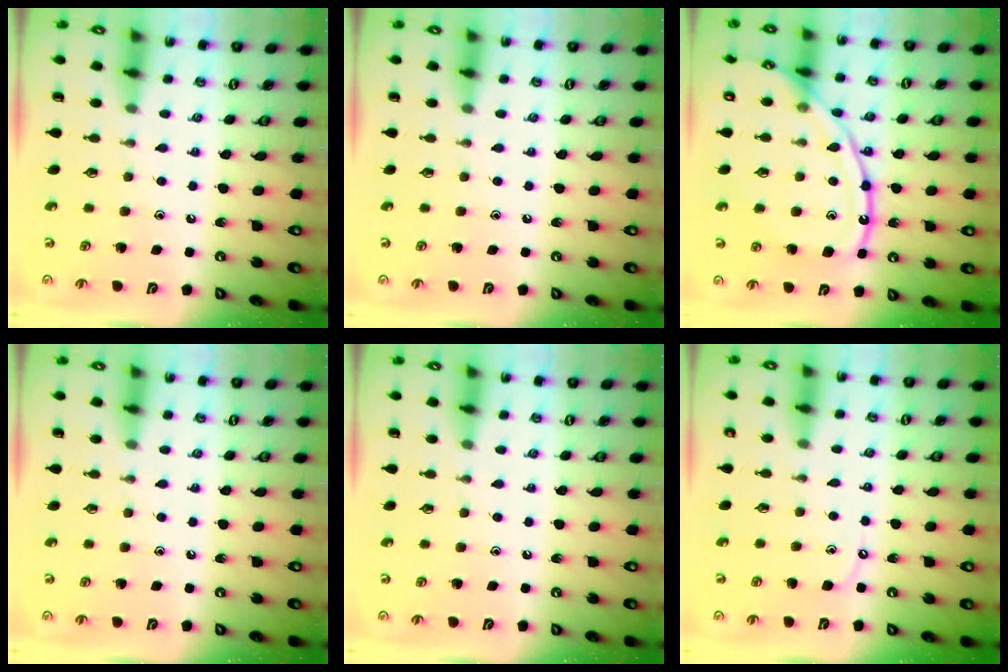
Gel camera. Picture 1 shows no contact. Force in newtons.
{"total": 0.0}
{"total": 16.9, "press": 16.8, "slide": 1.6}
{"total": 0.0}
{"total": 0.0}
{"total": 3.2, "press": 3.1, "slide": 0.5}